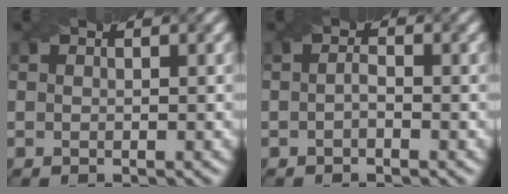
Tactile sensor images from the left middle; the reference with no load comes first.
{"total": 0.9, "force": [-0.4, 0.3, 0.7], "torque": [-0.018, 0.001, -0.008]}